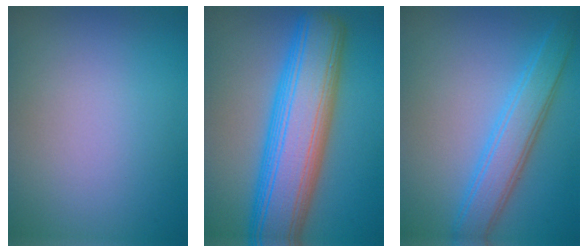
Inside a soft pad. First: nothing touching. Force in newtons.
{"total": 11.2, "press": 11.2, "slide": 0.4}
{"total": 4.3, "press": 4.3, "slide": 0.1}